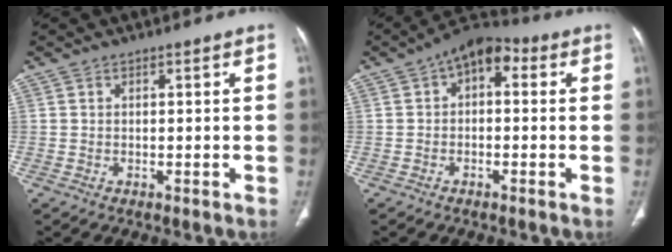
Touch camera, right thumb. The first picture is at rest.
{"total": 7.7, "force": [1.9, 4.6, 5.9], "torque": [-0.056, 0.027, 0.015]}